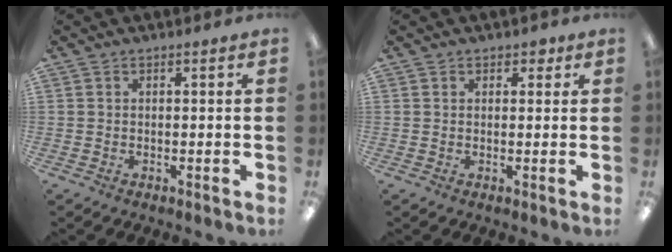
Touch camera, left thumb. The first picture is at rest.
{"total": 2.0, "force": [1.2, 1.5, 0.7], "torque": [0.002, -0.002, 0.018]}